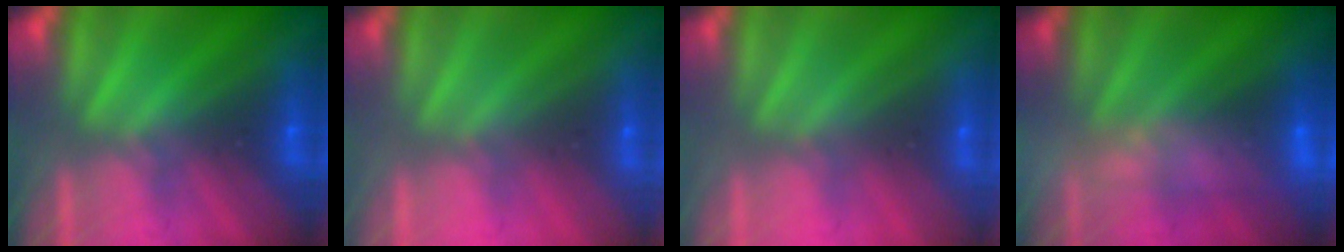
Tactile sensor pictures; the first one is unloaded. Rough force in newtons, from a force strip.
{"total": 2.7}
{"total": 2.8}
{"total": 2.6}